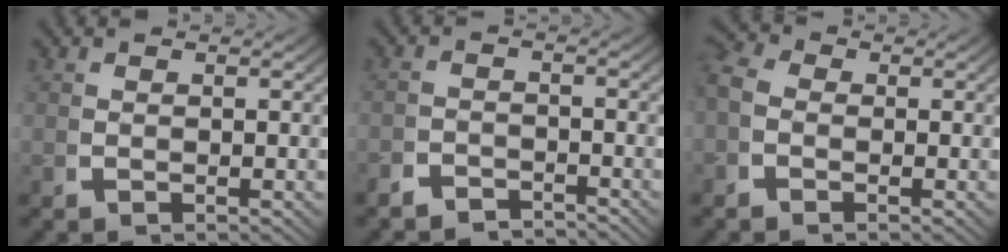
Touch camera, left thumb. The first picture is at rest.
{"total": 3.1, "force": [-3.0, 0.7, 0.1], "torque": [0.004, -0.012, -0.055]}
{"total": 3.0, "force": [-0.1, 2.6, 1.4], "torque": [-0.027, 0.001, -0.015]}